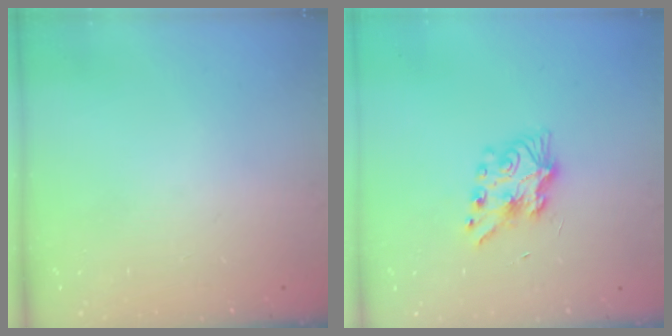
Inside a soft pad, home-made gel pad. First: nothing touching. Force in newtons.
{"total": 7.6, "press": 7.6, "slide": 0.6}